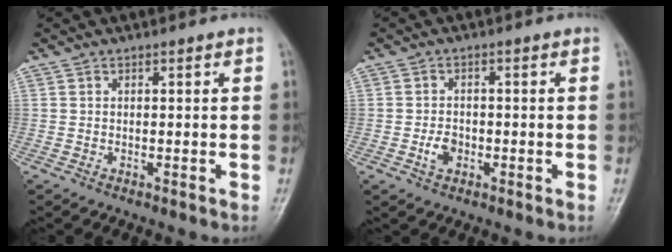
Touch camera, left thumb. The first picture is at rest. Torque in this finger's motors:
{"motor_torque": [0.02, 0.87, 0.10, 0.22, 0.00]}